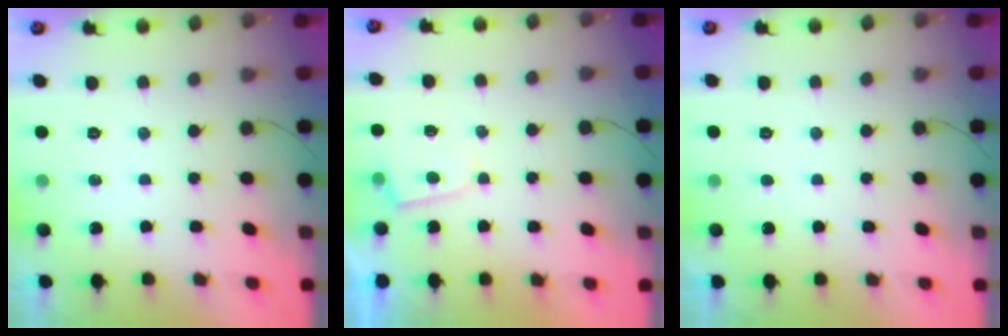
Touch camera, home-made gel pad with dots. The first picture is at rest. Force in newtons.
{"total": 2.3, "press": 2.2, "slide": 0.3}
{"total": 1.7, "press": 1.7, "slide": 0.2}